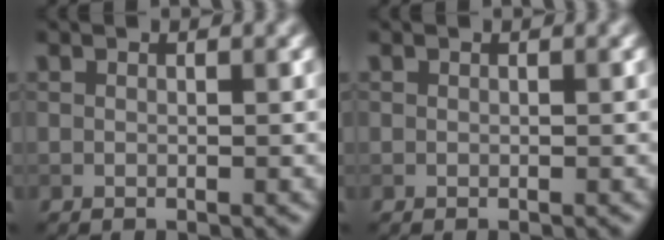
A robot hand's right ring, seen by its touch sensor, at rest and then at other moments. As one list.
[{"total": 0.0}]